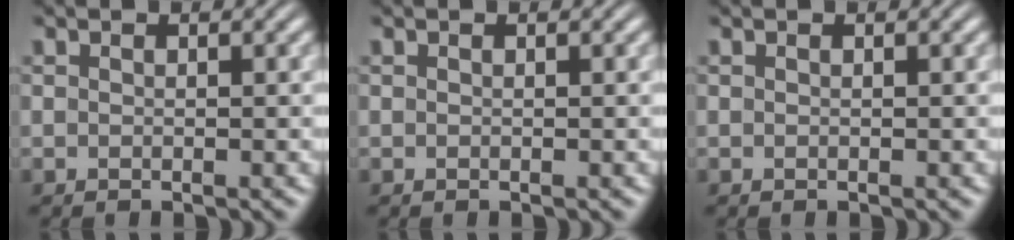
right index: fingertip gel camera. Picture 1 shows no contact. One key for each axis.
{"total": 0.0}
{"total": 0.0}